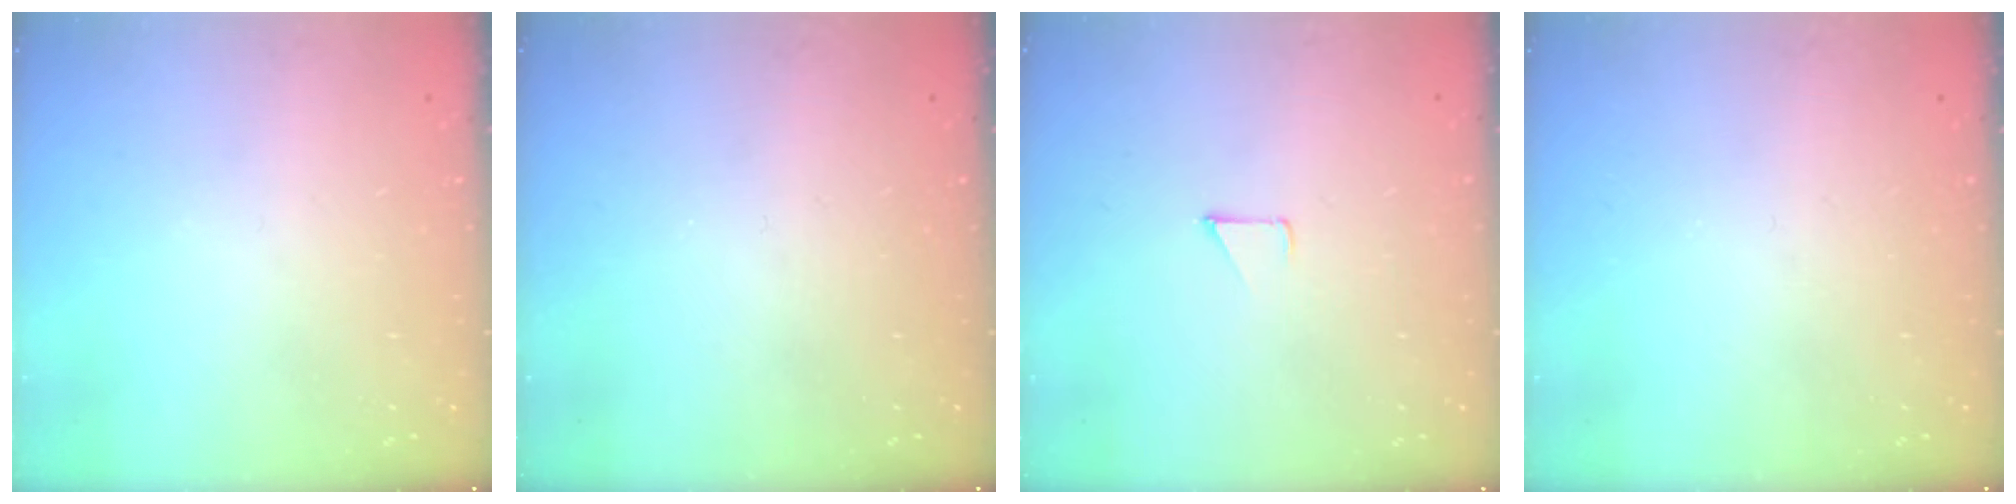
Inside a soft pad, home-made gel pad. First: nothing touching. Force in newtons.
{"total": 0.0}
{"total": 2.9, "press": 2.8, "slide": 0.3}
{"total": 0.0}